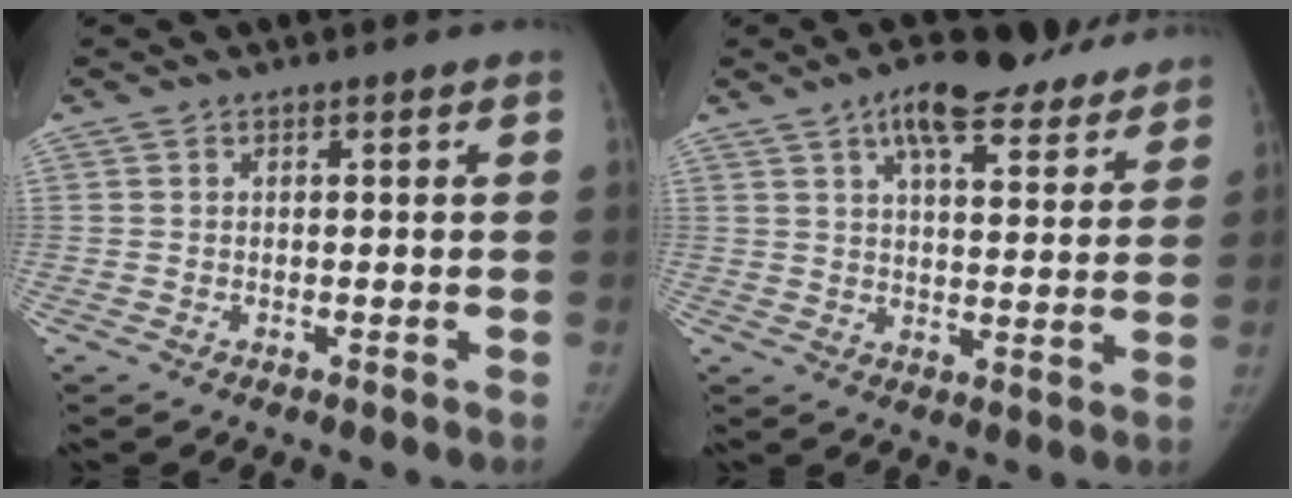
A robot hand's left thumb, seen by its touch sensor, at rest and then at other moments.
{"total": 14.8, "force": [10.7, 5.3, 8.8], "torque": [-0.091, -0.032, 0.153]}